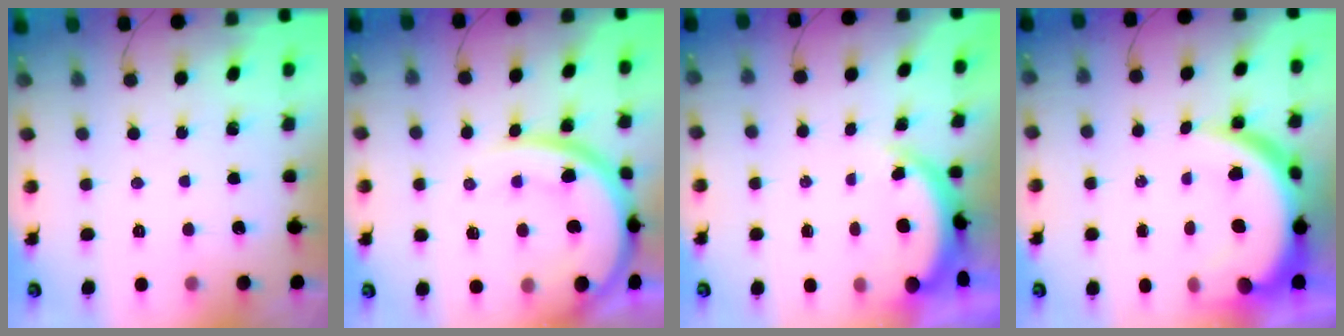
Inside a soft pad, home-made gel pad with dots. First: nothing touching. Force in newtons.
{"total": 15.9, "press": 15.9, "slide": 1.3}
{"total": 4.5, "press": 4.5, "slide": 0.4}
{"total": 13.2, "press": 13.2, "slide": 1.1}